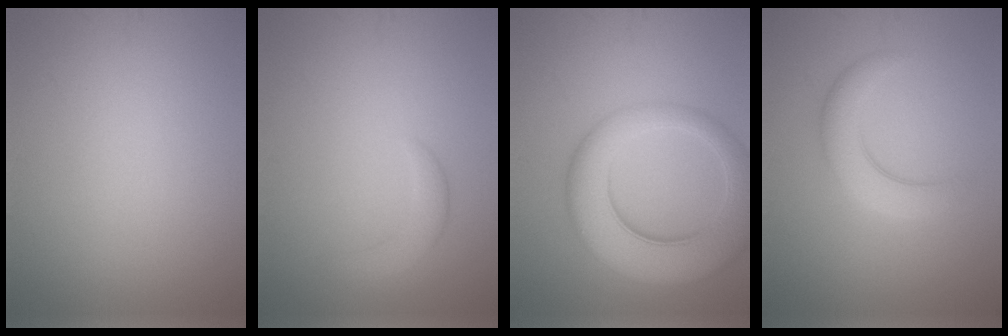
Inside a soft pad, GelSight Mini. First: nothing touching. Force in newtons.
{"total": 2.0, "press": 2.0, "slide": 0.2}
{"total": 8.6, "press": 8.6, "slide": 0.6}
{"total": 3.4, "press": 3.4, "slide": 0.1}